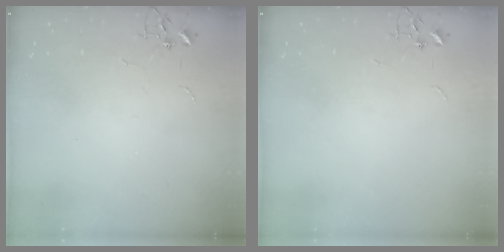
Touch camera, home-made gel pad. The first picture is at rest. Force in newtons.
{"total": 0.0}